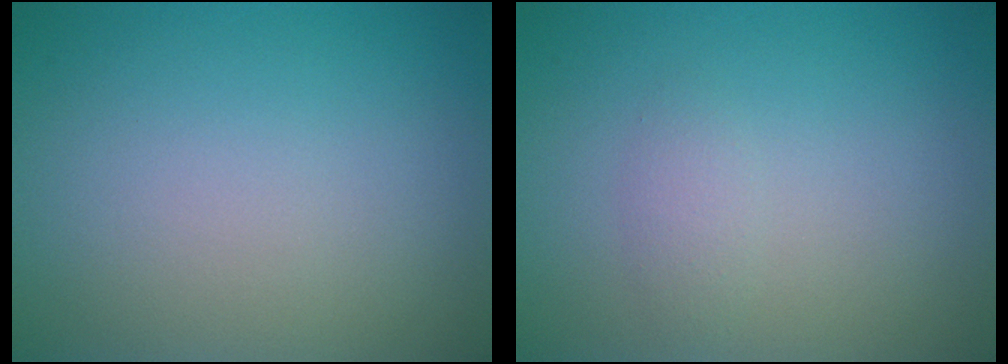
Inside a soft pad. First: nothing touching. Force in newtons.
{"total": 1.1, "press": 1.1, "slide": 0.0}